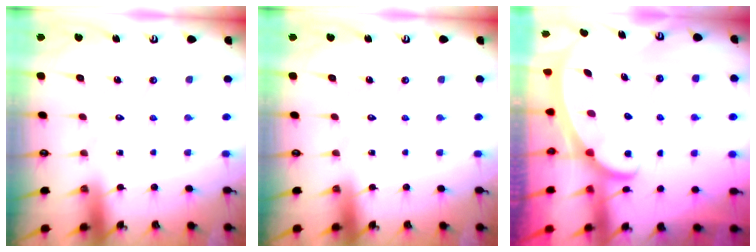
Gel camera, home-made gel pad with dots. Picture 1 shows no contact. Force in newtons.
{"total": 0.0}
{"total": 2.3, "press": 2.3, "slide": 0.3}